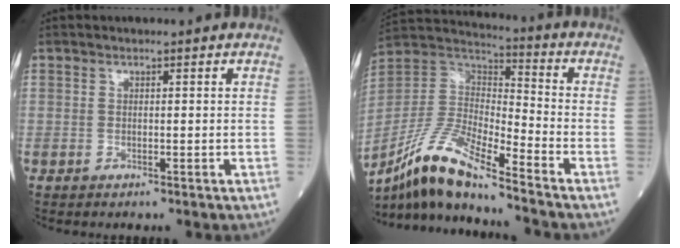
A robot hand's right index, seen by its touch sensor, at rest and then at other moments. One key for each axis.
{"total": 14.2, "fx": -11.0, "fy": 1.2, "fz": 8.9, "tx": -0.185, "ty": -0.004, "tz": -0.206}